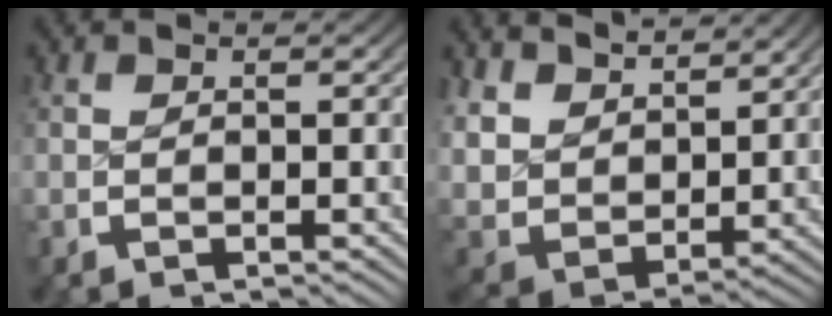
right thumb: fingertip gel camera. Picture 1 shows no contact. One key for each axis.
{"total": 8.0, "fx": 2.1, "fy": 6.1, "fz": 4.8, "tx": -0.132, "ty": -0.039, "tz": 0.055}